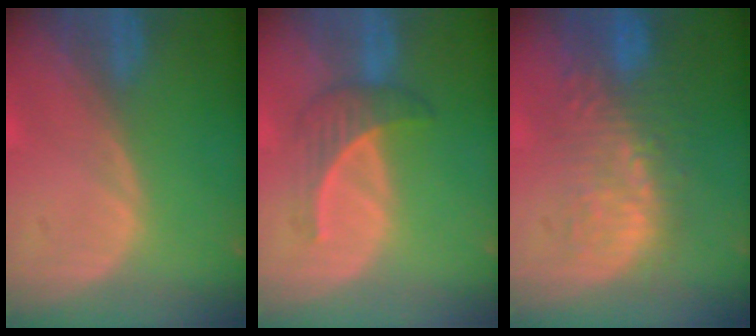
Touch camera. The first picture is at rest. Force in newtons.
{"total": 4.1, "press": 4.0, "slide": 0.8}
{"total": 10.2, "press": 9.1, "slide": 4.7}